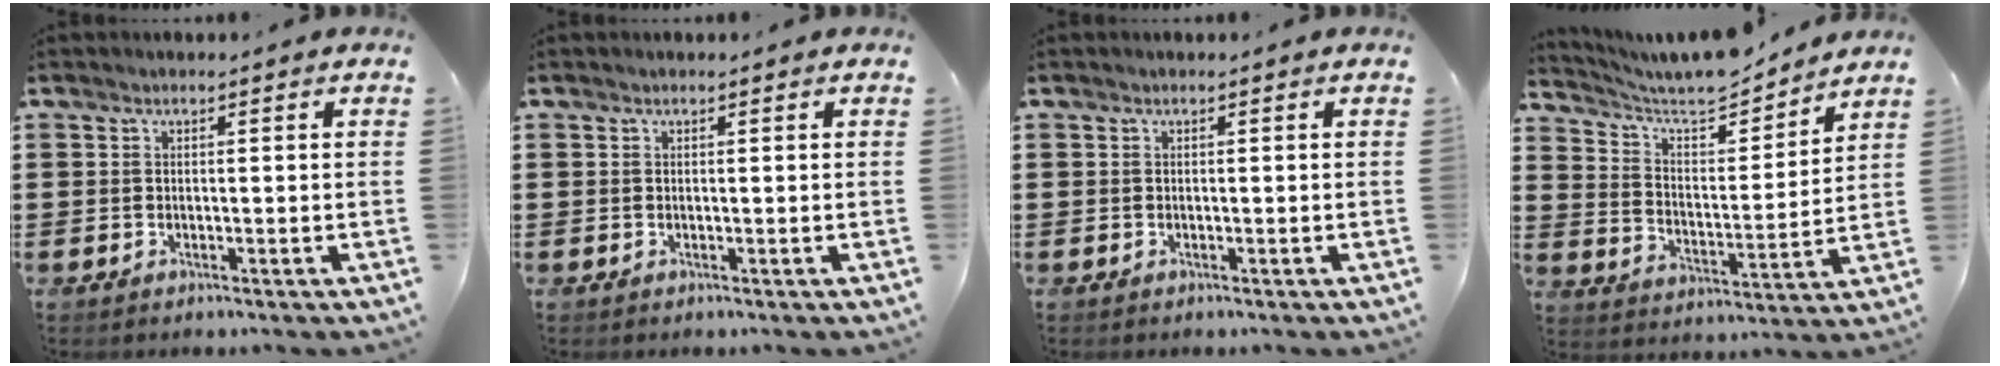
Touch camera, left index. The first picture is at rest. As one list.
[{"total": 0.0}, {"total": 0.0}, {"total": 7.1, "force": [6.8, 1.1, 2.0], "torque": [-0.063, -0.052, 0.113]}]